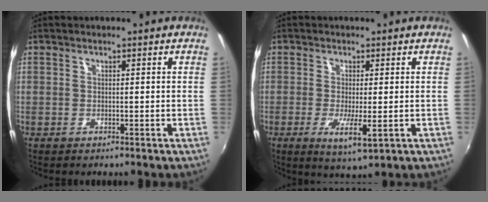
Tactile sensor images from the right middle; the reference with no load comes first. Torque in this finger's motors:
{"motor_torque": [1.07, -1.07, 0.16, 0.08]}